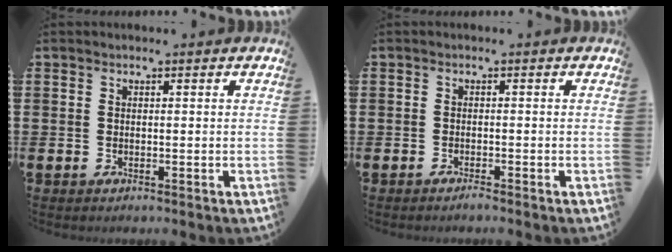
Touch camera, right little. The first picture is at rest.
{"total": 0.7, "force": [-0.6, 0.0, 0.2], "torque": [-0.006, -0.003, -0.012]}